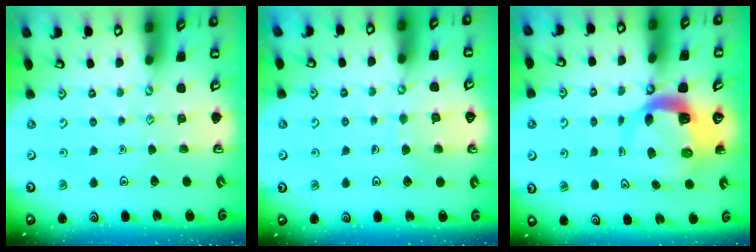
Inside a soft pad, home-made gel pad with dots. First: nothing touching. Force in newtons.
{"total": 6.6, "press": 6.6, "slide": 0.4}
{"total": 6.2, "press": 6.1, "slide": 0.9}